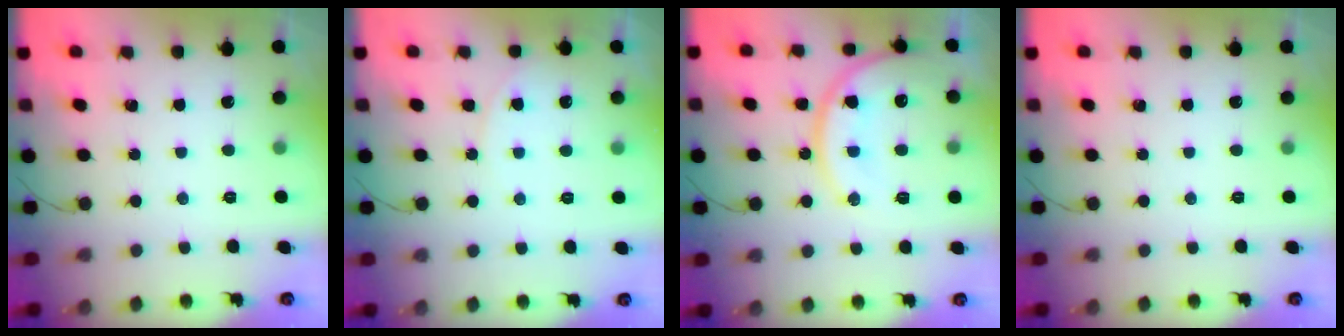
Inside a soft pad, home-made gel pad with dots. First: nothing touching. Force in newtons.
{"total": 5.7, "press": 5.7, "slide": 0.4}
{"total": 15.7, "press": 15.7, "slide": 1.4}
{"total": 0.0}